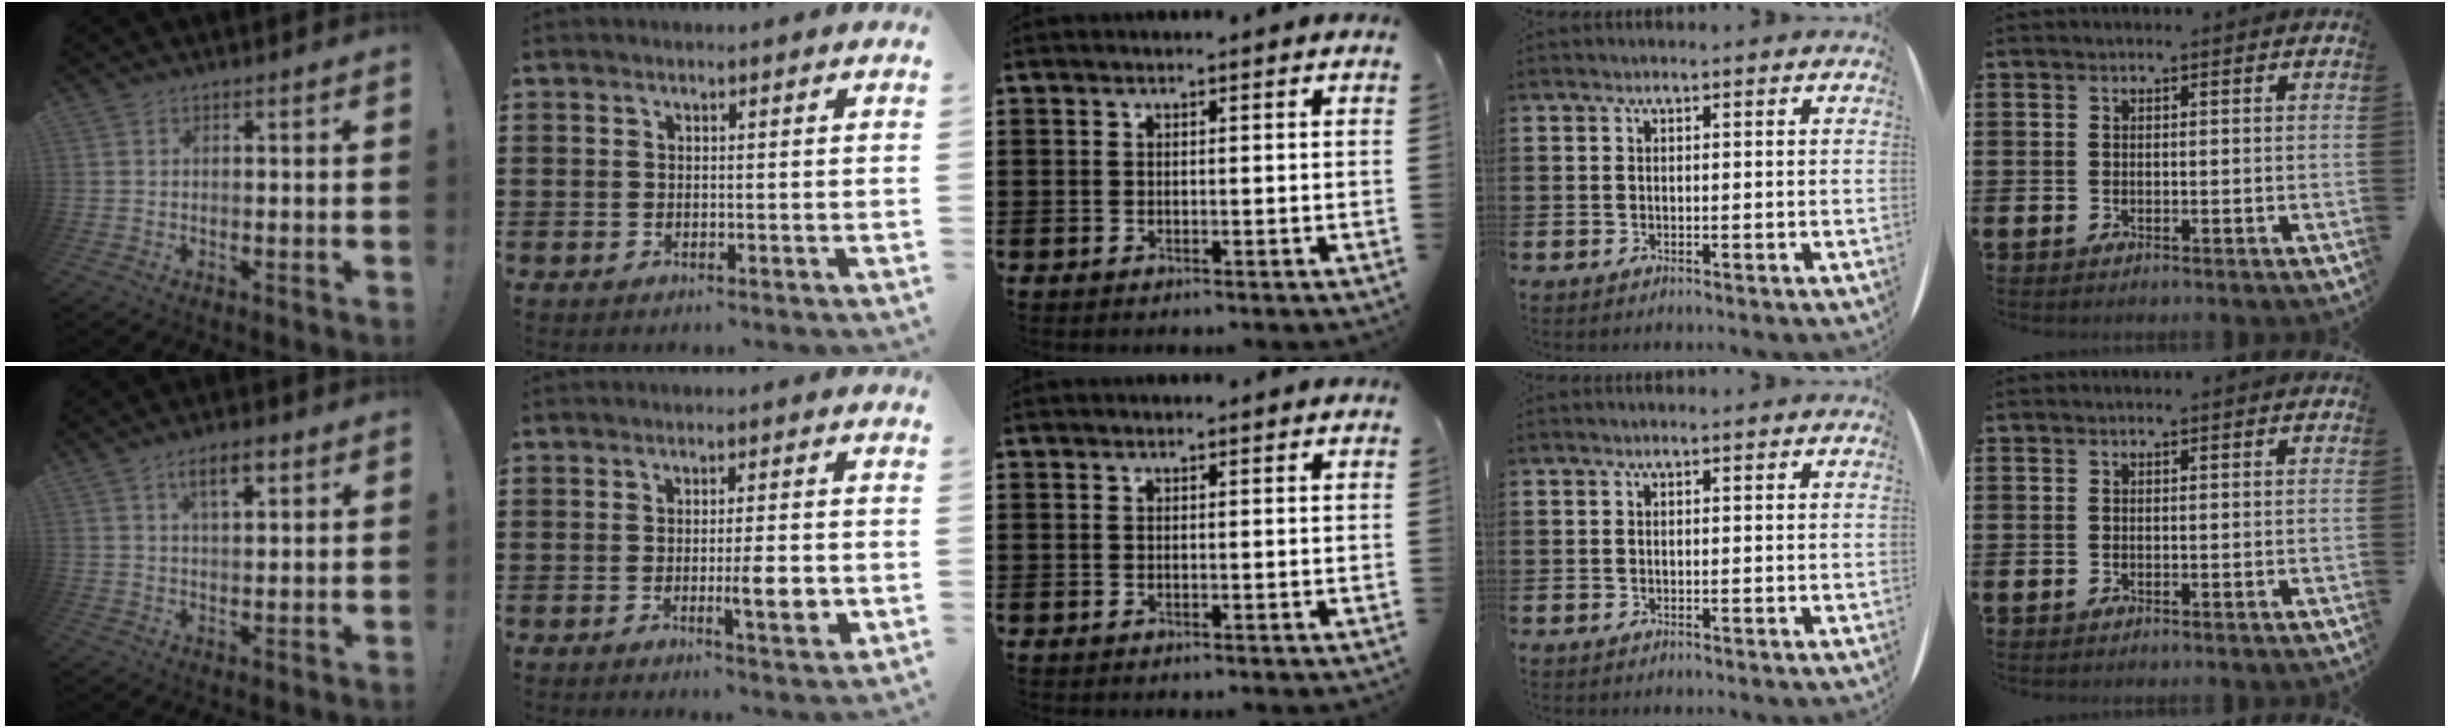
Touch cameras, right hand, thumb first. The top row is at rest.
{"thumb": {"total": 6.3, "force": [3.2, 2.4, 4.9], "torque": [-0.073, -0.007, 0.050]}, "index": {"total": 5.7, "force": [-1.2, 0.8, 5.5], "torque": [-0.081, -0.010, -0.019]}}